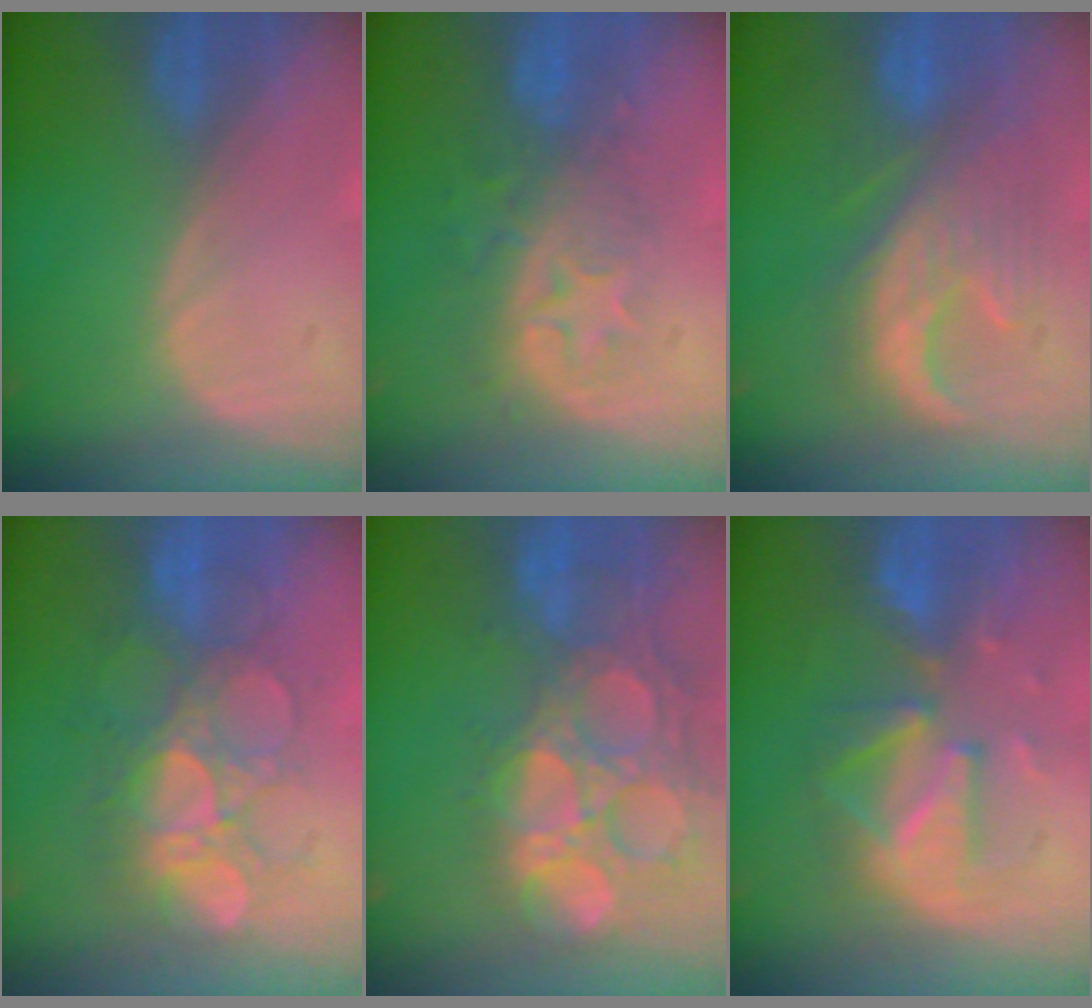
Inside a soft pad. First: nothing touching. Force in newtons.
{"total": 8.2, "press": 7.3, "slide": 3.8}
{"total": 9.1, "press": 9.1, "slide": 0.5}
{"total": 9.1, "press": 8.9, "slide": 1.9}
{"total": 15.0, "press": 12.4, "slide": 8.4}
{"total": 8.6, "press": 8.5, "slide": 1.2}